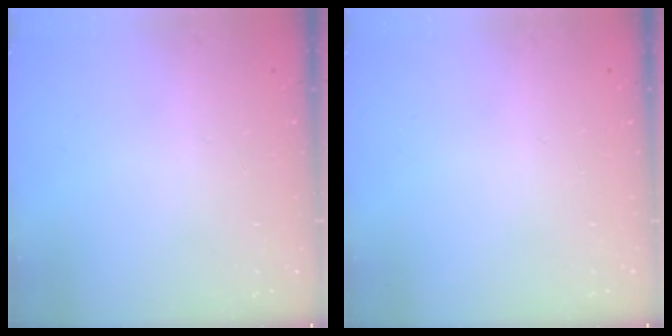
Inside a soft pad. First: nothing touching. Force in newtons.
{"total": 0.0}